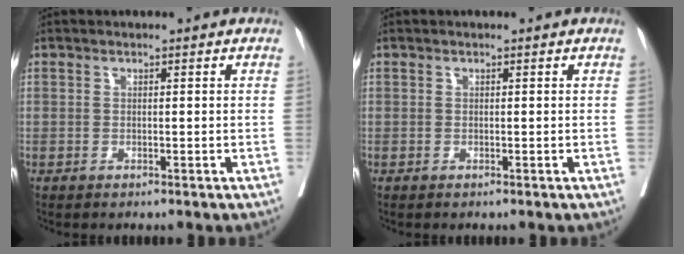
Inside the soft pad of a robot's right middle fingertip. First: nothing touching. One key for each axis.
{"total": 0.0}